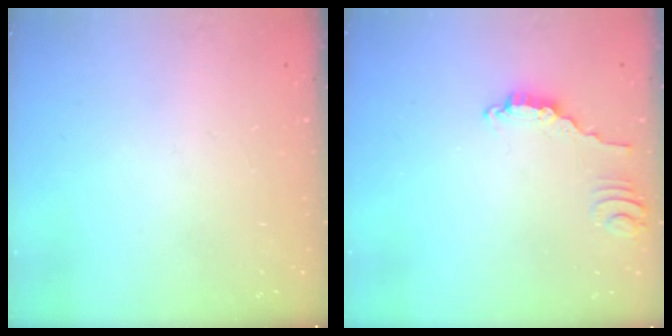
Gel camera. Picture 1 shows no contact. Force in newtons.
{"total": 2.8, "press": 2.8, "slide": 0.2}